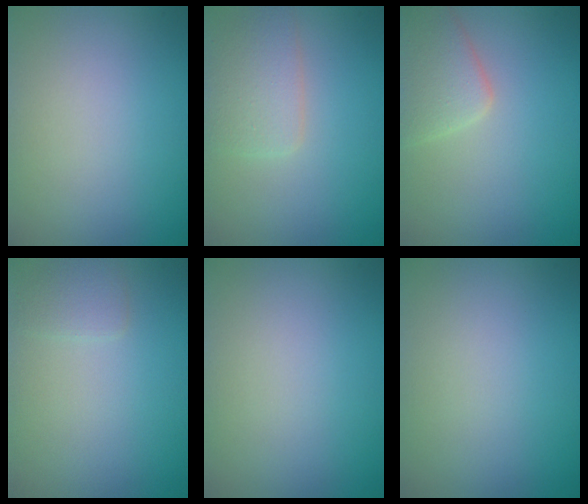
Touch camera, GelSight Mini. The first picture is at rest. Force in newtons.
{"total": 2.8, "press": 2.8, "slide": 0.0}
{"total": 3.6, "press": 3.6, "slide": 0.1}
{"total": 1.3, "press": 1.3, "slide": 0.1}
{"total": 0.0}
{"total": 0.0}